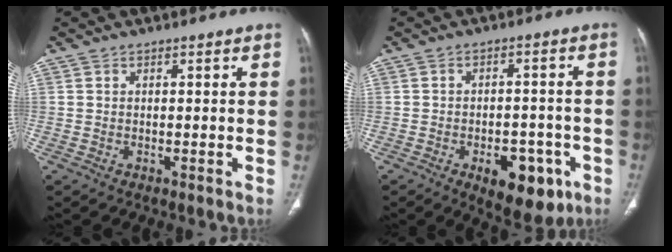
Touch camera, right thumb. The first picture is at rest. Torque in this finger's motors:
{"motor_torque": [1.42, 1.54, 0.58, -0.74, 0.25]}